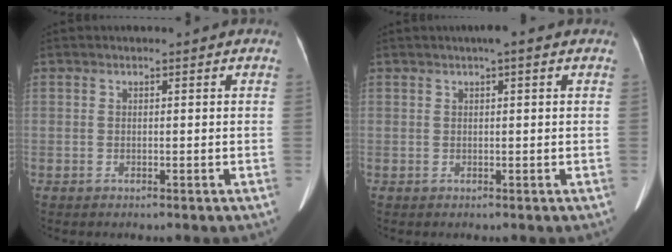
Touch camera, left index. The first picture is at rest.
{"total": 2.0, "force": [1.2, 0.1, 1.6], "torque": [-0.028, 0.010, 0.014]}